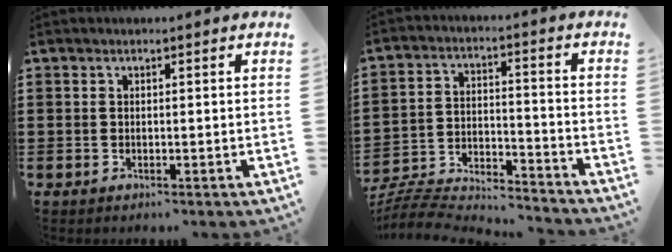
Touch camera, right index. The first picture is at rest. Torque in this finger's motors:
{"motor_torque": [-2.00, 0.14, -1.05, -0.04]}